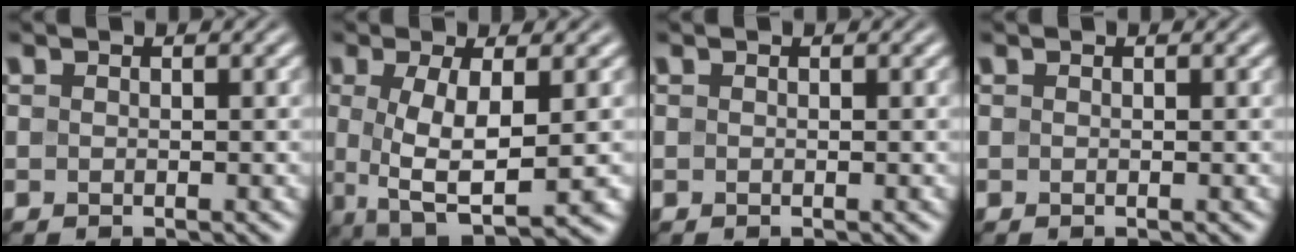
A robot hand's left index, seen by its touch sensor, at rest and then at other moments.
{"total": 6.6, "force": [-0.3, 2.0, 6.3], "torque": [-0.119, -0.007, -0.002]}
{"total": 0.0}
{"total": 0.0}